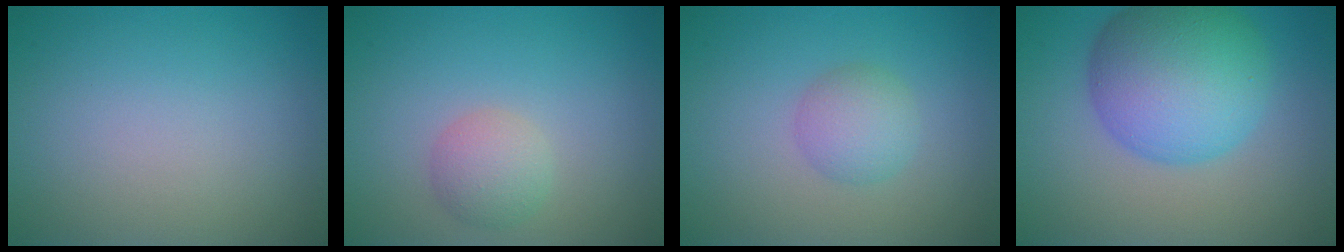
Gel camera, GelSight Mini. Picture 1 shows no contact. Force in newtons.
{"total": 2.3, "press": 2.3, "slide": 0.1}
{"total": 2.4, "press": 2.4, "slide": 0.0}
{"total": 9.7, "press": 9.7, "slide": 0.3}